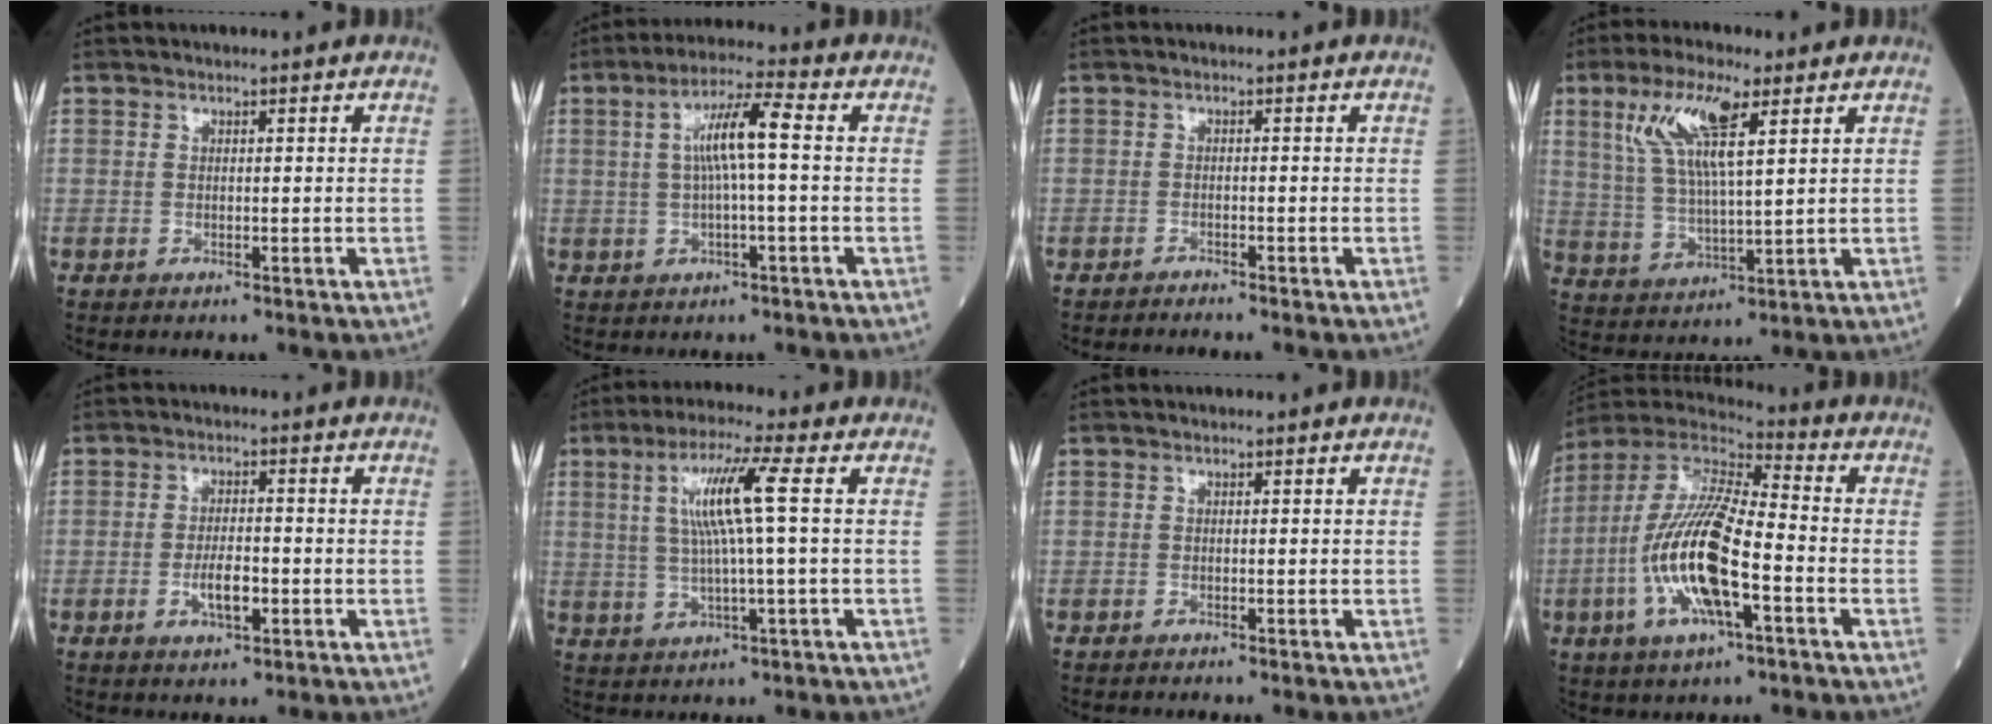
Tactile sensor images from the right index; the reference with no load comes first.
{"total": 7.2, "force": [0.8, 0.5, 7.2], "torque": [-0.136, 0.018, 0.012]}
{"total": 1.4, "force": [-1.3, -0.3, 0.1], "torque": [-0.001, -0.001, -0.020]}
{"total": 10.5, "force": [4.8, 1.9, 9.2], "torque": [-0.193, 0.010, 0.094]}
{"total": 4.1, "force": [-1.3, 1.3, 3.7], "torque": [-0.067, 0.001, -0.022]}
{"total": 8.4, "force": [1.7, -0.7, 8.2], "torque": [-0.160, 0.007, 0.036]}
{"total": 0.7, "force": [-0.7, 0.0, 0.2], "torque": [0.000, 0.000, -0.011]}
{"total": 16.8, "force": [-4.2, 3.9, 15.8], "torque": [-0.329, -0.004, -0.083]}